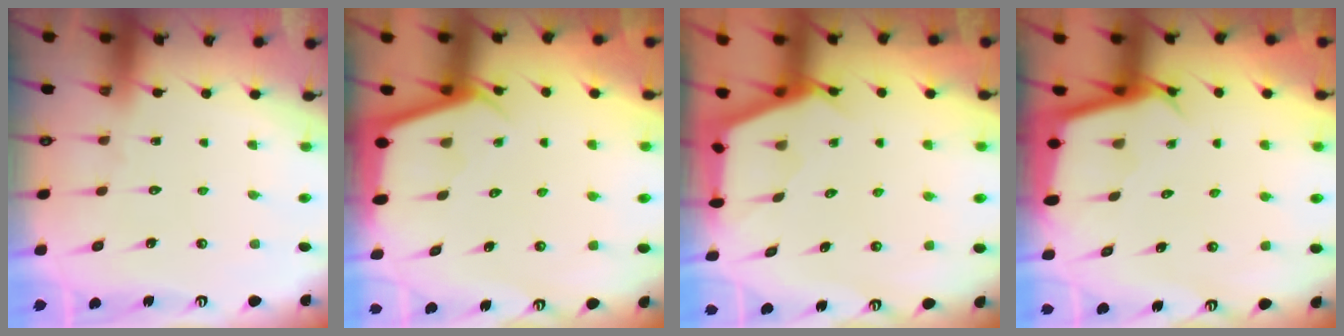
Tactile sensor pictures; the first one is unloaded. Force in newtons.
{"total": 3.0, "press": 3.0, "slide": 0.3}
{"total": 2.7, "press": 2.6, "slide": 0.4}
{"total": 2.9, "press": 2.9, "slide": 0.0}